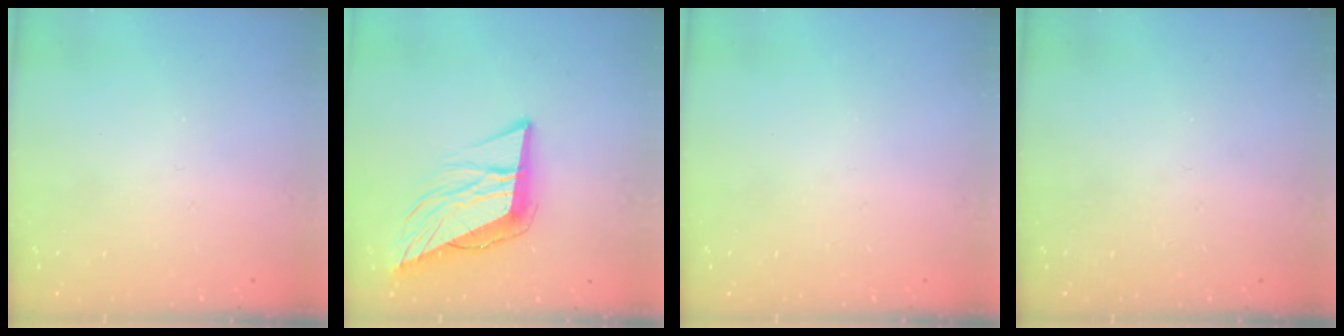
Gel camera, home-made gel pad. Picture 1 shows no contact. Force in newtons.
{"total": 12.7, "press": 12.2, "slide": 3.4}
{"total": 0.0}
{"total": 0.0}